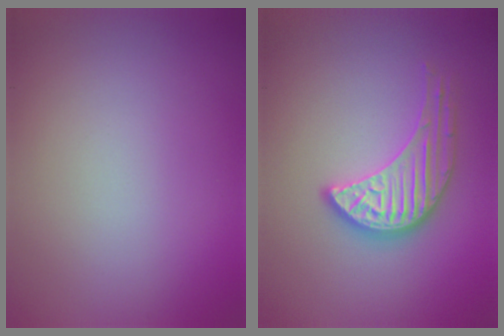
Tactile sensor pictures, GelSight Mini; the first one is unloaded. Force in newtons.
{"total": 3.7, "press": 3.4, "slide": 1.5}